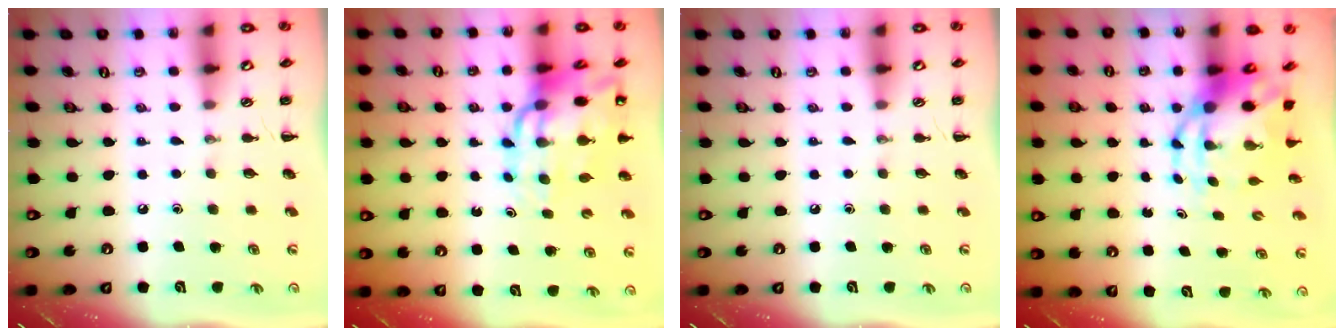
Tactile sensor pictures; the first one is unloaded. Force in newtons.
{"total": 15.0, "press": 14.4, "slide": 4.1}
{"total": 0.0}
{"total": 7.5, "press": 7.2, "slide": 1.8}